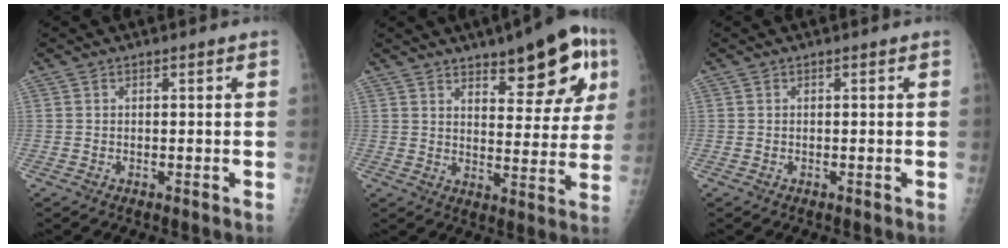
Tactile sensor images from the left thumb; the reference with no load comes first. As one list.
[{"total": 16.0, "force": [8.5, 5.8, 12.3], "torque": [-0.119, -0.028, 0.118]}, {"total": 0.0}]